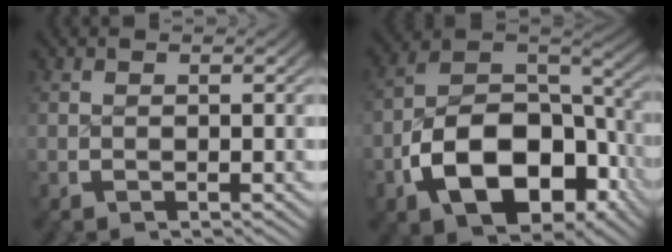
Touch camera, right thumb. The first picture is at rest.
{"total": 13.8, "force": [-4.2, 8.8, 9.8], "torque": [-0.204, -0.036, -0.047]}